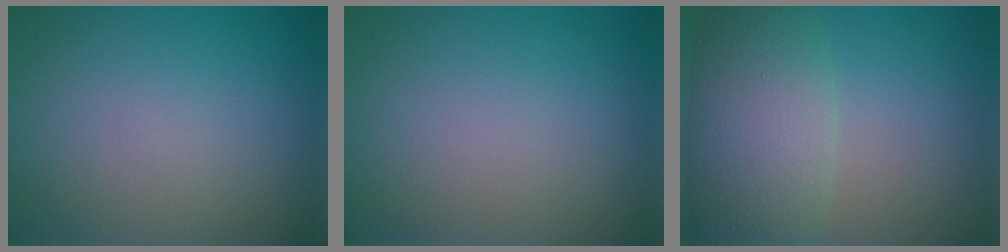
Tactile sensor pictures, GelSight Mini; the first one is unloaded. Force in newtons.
{"total": 0.0}
{"total": 7.8, "press": 7.8, "slide": 0.5}